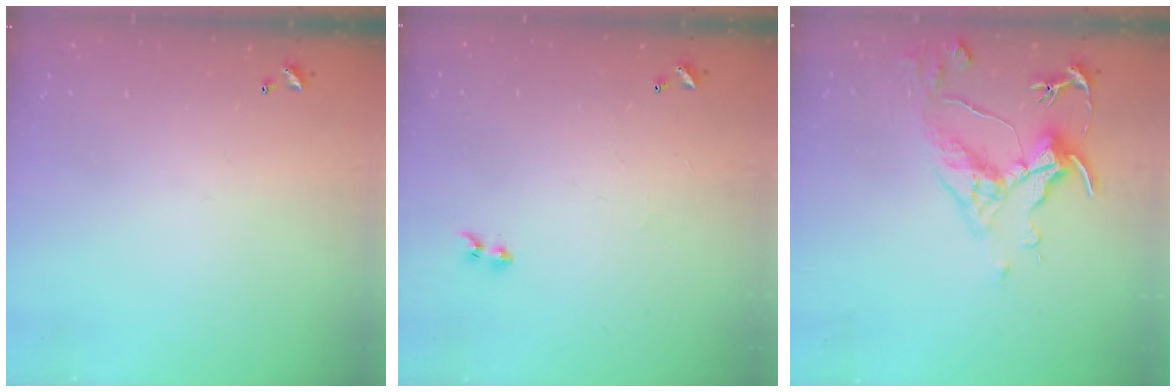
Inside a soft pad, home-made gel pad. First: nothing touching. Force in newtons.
{"total": 1.3, "press": 1.1, "slide": 0.7}
{"total": 4.6, "press": 4.5, "slide": 1.0}